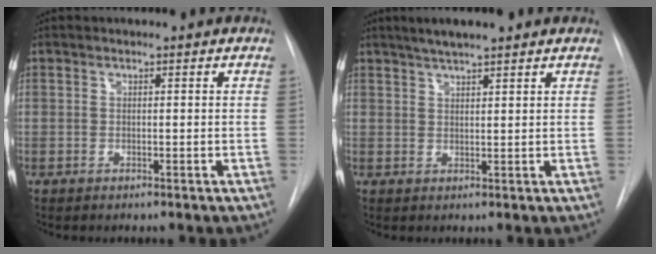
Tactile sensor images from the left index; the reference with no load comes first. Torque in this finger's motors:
{"motor_torque": [0.11, -0.39, 0.14, 0.02]}